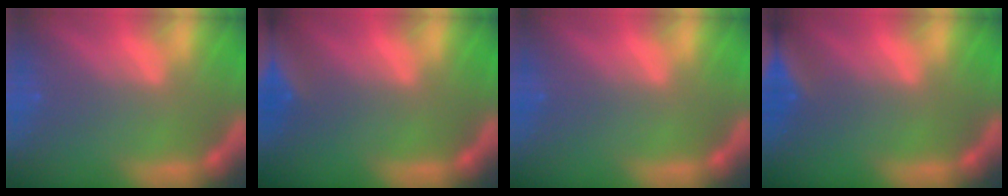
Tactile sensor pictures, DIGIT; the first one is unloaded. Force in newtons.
{"total": 7.5}
{"total": 0.0}
{"total": 5.5}